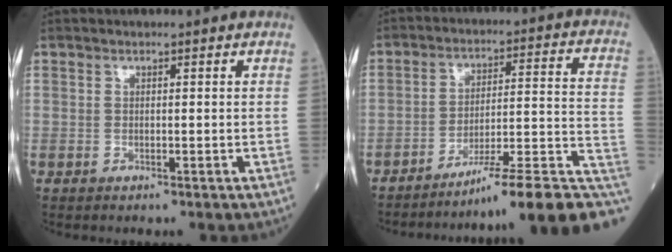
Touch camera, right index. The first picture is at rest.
{"total": 17.2, "force": [-12.8, -0.4, 11.5], "torque": [-0.103, 0.031, -0.190]}